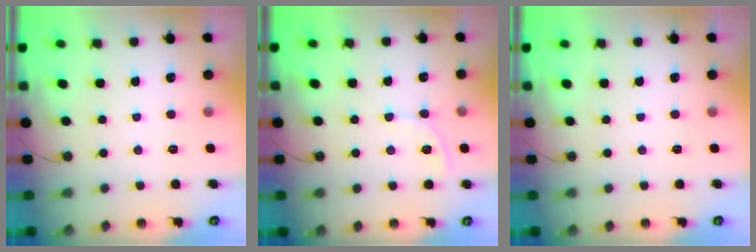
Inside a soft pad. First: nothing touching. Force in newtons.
{"total": 4.5, "press": 4.5, "slide": 0.6}
{"total": 0.0}